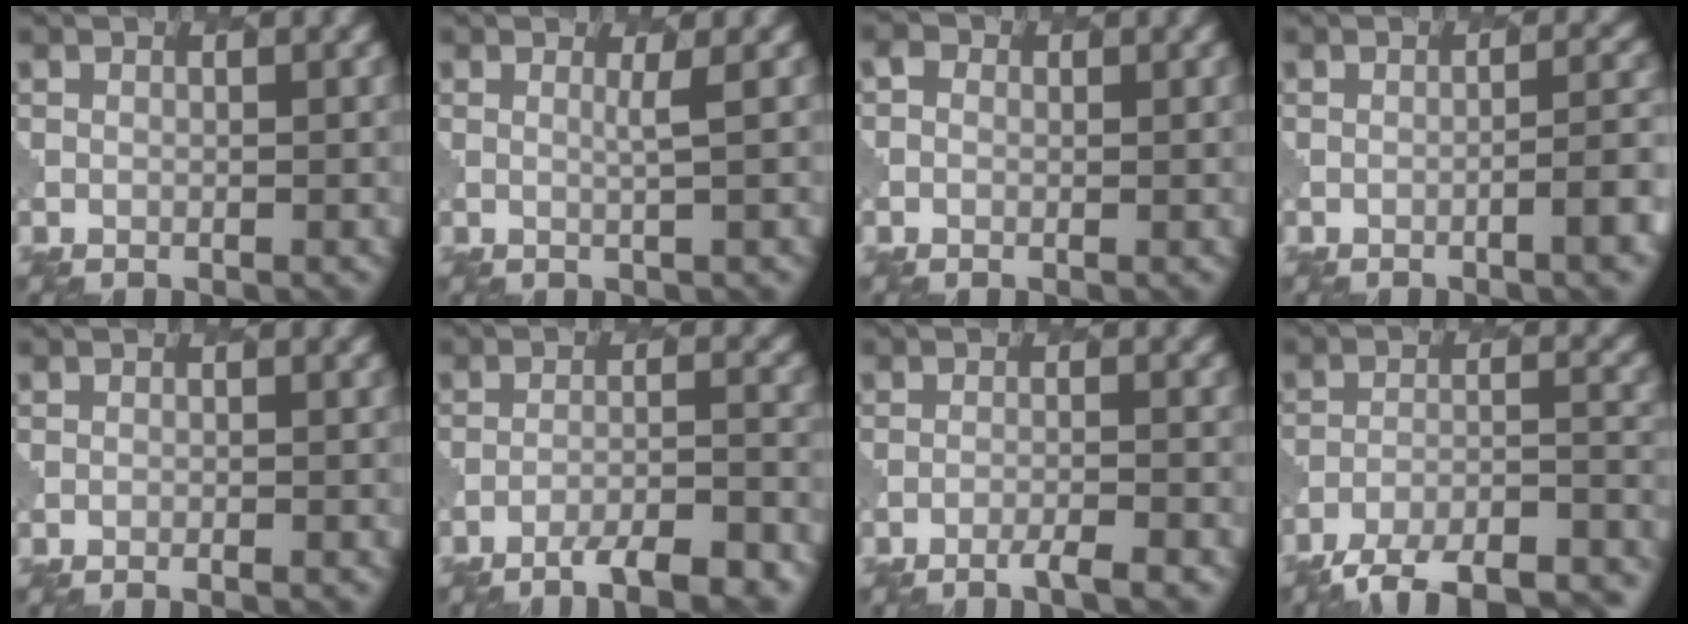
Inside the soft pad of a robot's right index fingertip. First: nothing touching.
{"total": 1.3, "force": [0.8, 0.3, 1.0], "torque": [-0.013, 0.001, 0.011]}
{"total": 0.9, "force": [0.0, 0.9, 0.2], "torque": [-0.004, 0.005, 0.000]}
{"total": 3.9, "force": [-1.5, 0.9, 3.5], "torque": [-0.036, 0.013, -0.026]}
{"total": 0.8, "force": [-0.7, 0.2, 0.5], "torque": [0.005, 0.001, -0.011]}
{"total": 6.7, "force": [-5.3, 1.2, 4.0], "torque": [-0.057, 0.002, -0.074]}
{"total": 2.4, "force": [-1.8, 0.2, 1.6], "torque": [-0.018, 0.004, -0.038]}
{"total": 14.0, "force": [-12.5, 3.7, 5.1], "torque": [-0.070, -0.011, -0.160]}